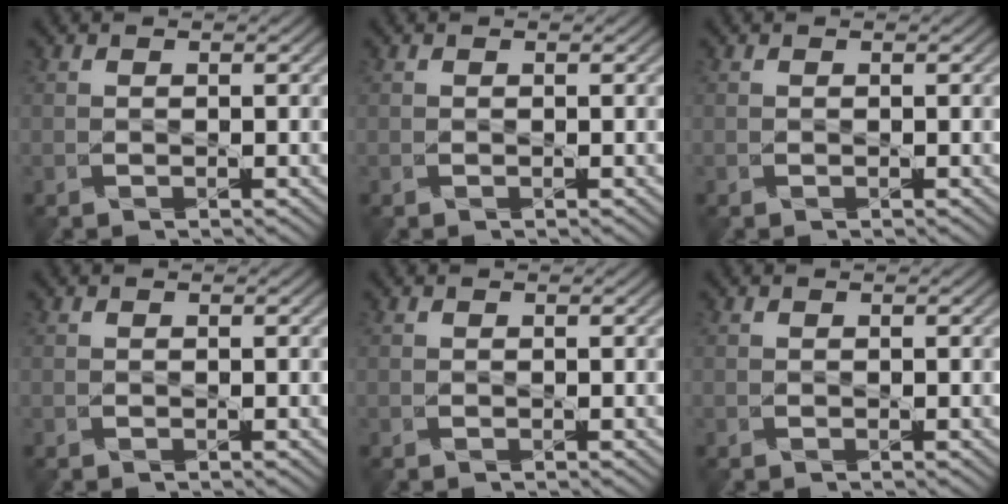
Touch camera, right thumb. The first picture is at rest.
{"total": 0.0}
{"total": 0.0}
{"total": 0.0}
{"total": 0.0}
{"total": 0.0}